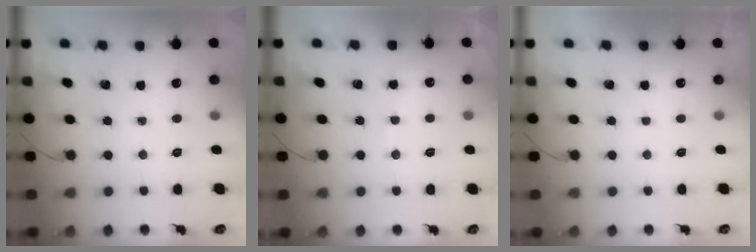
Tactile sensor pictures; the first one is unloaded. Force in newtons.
{"total": 5.6, "press": 5.6, "slide": 0.9}
{"total": 2.9, "press": 2.9, "slide": 0.1}